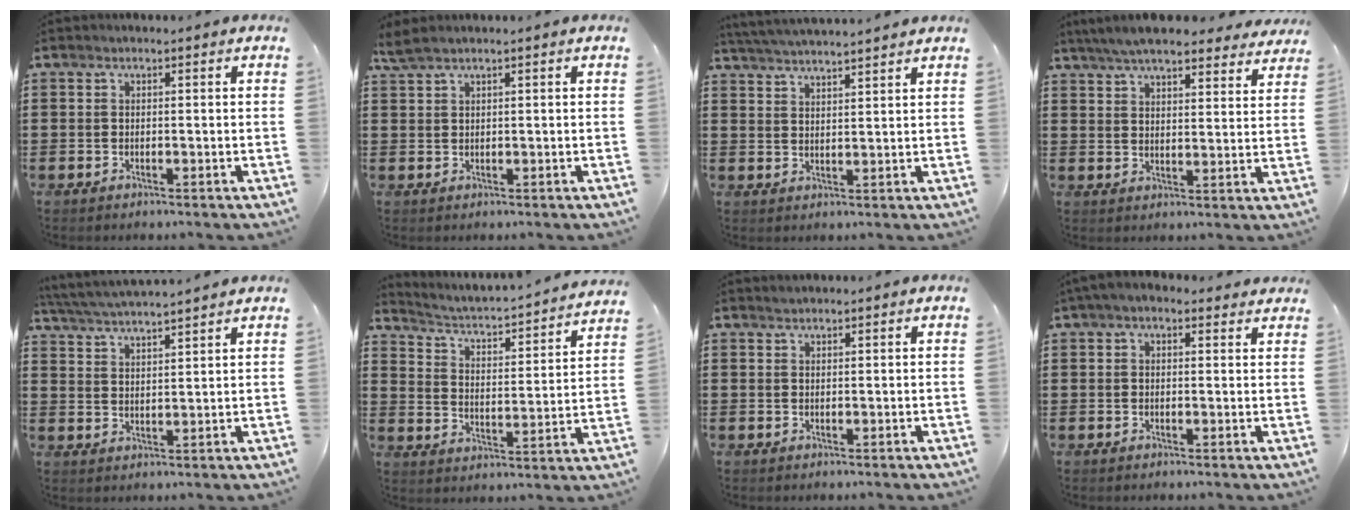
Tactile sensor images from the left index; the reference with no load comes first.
{"total": 1.8, "force": [1.3, 0.2, 1.3], "torque": [-0.027, 0.001, 0.024]}
{"total": 3.6, "force": [3.5, -0.6, 0.4], "torque": [-0.021, -0.017, 0.062]}
{"total": 6.6, "force": [6.2, 0.7, 2.3], "torque": [-0.066, -0.016, 0.113]}
{"total": 4.2, "force": [4.1, -0.6, 0.9], "torque": [-0.032, -0.023, 0.072]}
{"total": 2.1, "force": [2.1, -0.1, 0.6], "torque": [-0.031, -0.033, 0.020]}
{"total": 0.8, "force": [0.8, 0.3, 0.0], "torque": [-0.002, 0.000, 0.016]}
{"total": 2.6, "force": [1.9, 1.2, 1.4], "torque": [-0.033, 0.006, 0.035]}